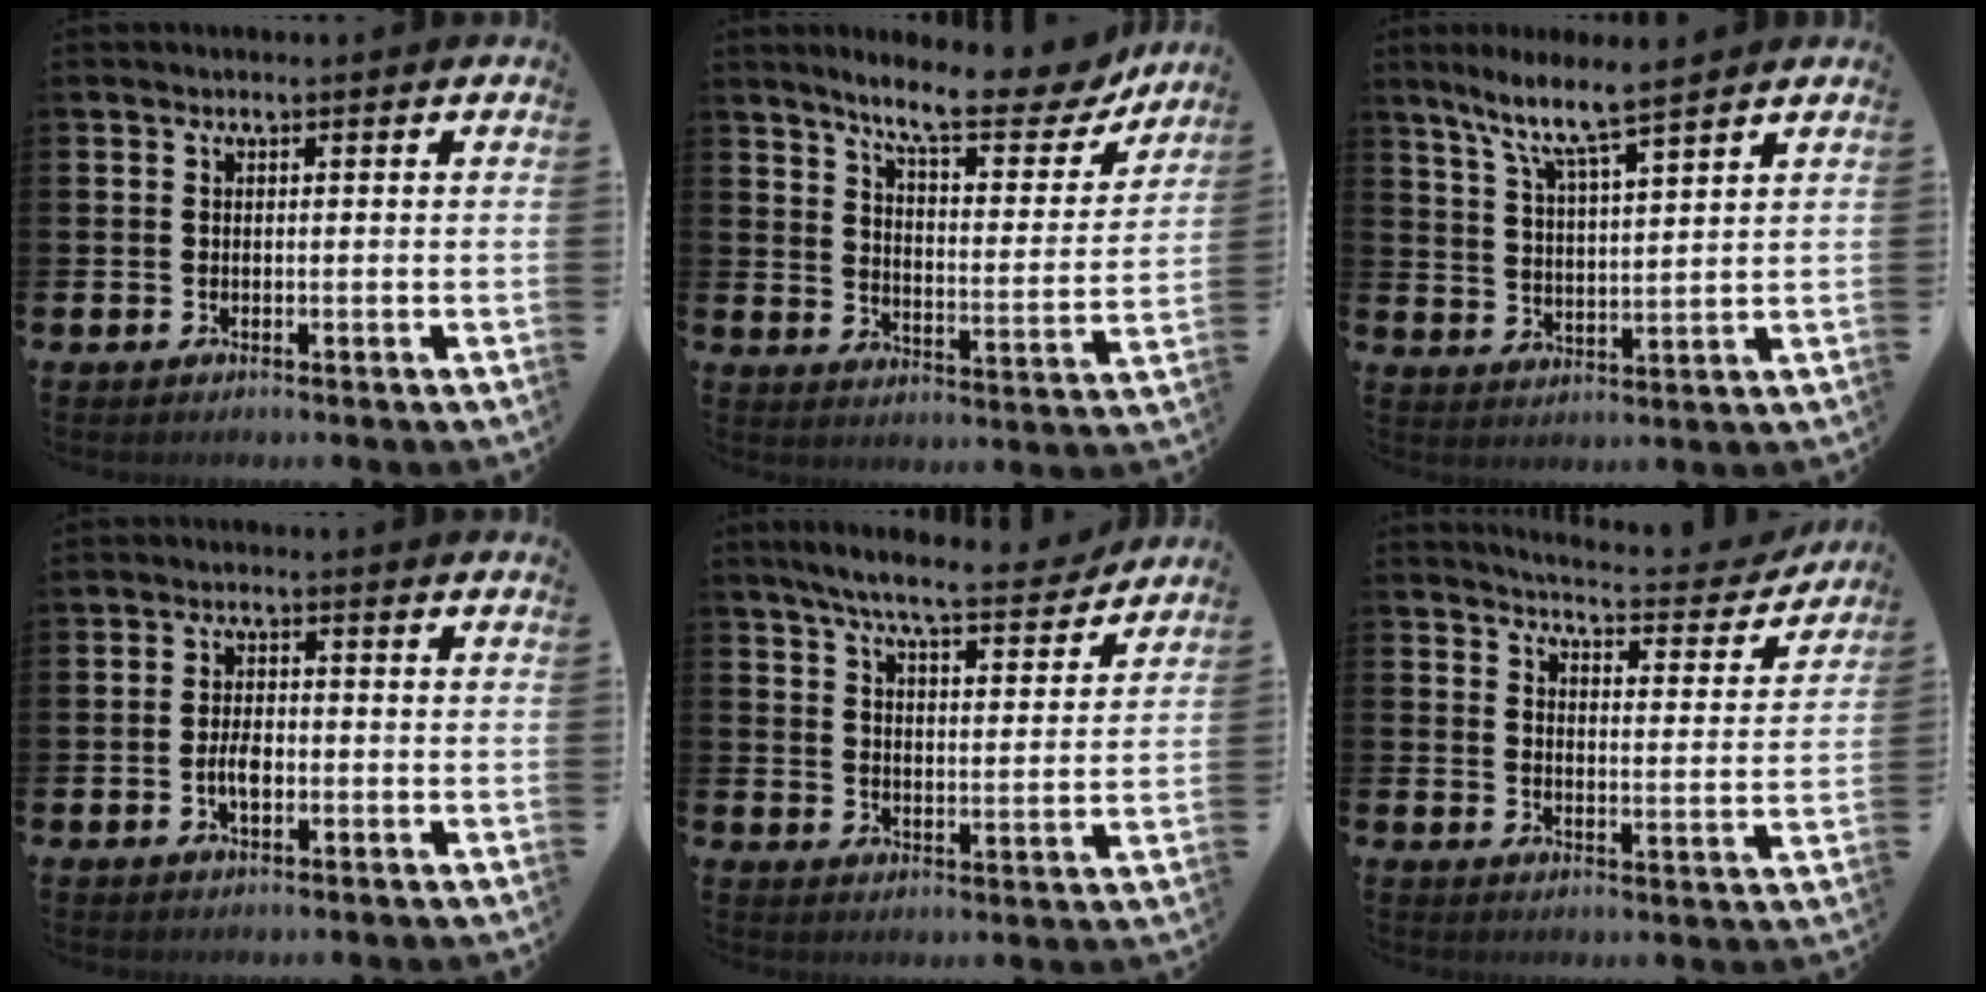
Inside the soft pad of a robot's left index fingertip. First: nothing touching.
{"total": 10.0, "force": [8.7, 2.1, 4.5], "torque": [-0.097, -0.054, 0.145]}
{"total": 7.3, "force": [6.5, 0.1, 3.4], "torque": [-0.090, -0.033, 0.112]}
{"total": 3.0, "force": [-0.7, 1.5, 2.5], "torque": [-0.046, 0.002, -0.014]}
{"total": 7.7, "force": [7.1, 0.4, 2.9], "torque": [-0.068, -0.047, 0.119]}
{"total": 4.6, "force": [4.6, 0.3, 0.8], "torque": [-0.031, -0.040, 0.073]}